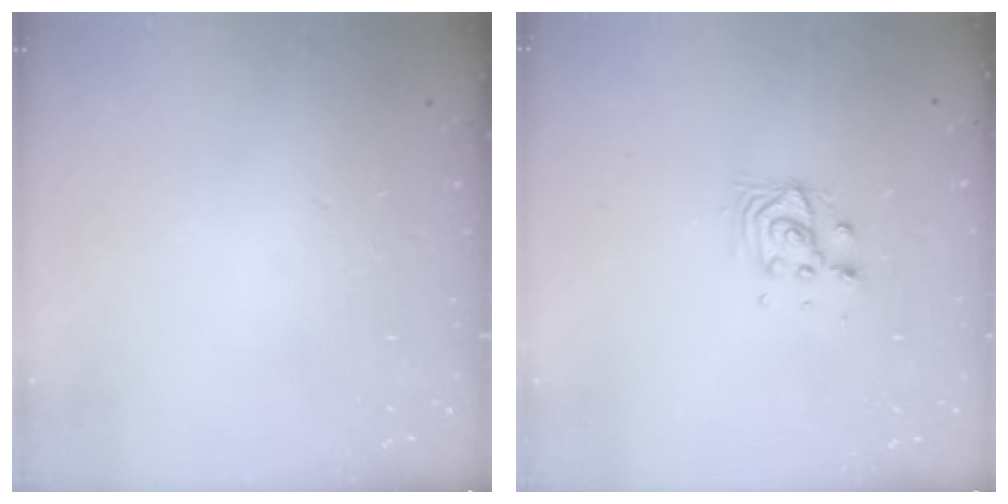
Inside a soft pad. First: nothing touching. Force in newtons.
{"total": 5.4, "press": 5.4, "slide": 0.1}